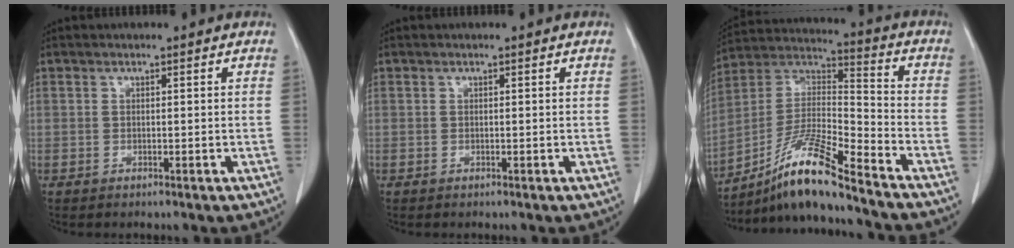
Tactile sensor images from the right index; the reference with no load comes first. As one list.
[{"total": 0.0}, {"total": 14.0, "force": [-11.1, -0.3, 8.5], "torque": [-0.163, 0.004, -0.204]}]